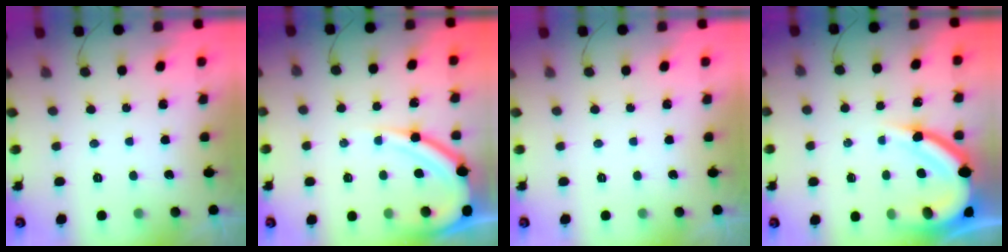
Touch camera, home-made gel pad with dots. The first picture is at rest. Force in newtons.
{"total": 10.5, "press": 10.4, "slide": 1.1}
{"total": 0.0}
{"total": 13.6, "press": 13.5, "slide": 1.8}